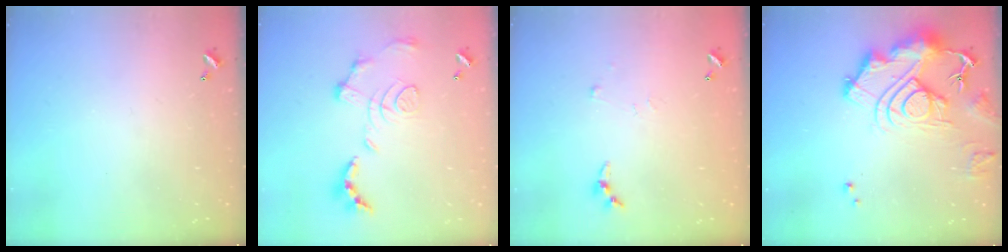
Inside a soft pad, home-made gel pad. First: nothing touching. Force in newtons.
{"total": 1.5, "press": 0.8, "slide": 1.3}
{"total": 4.2, "press": 4.2, "slide": 0.5}
{"total": 16.2, "press": 16.1, "slide": 1.7}